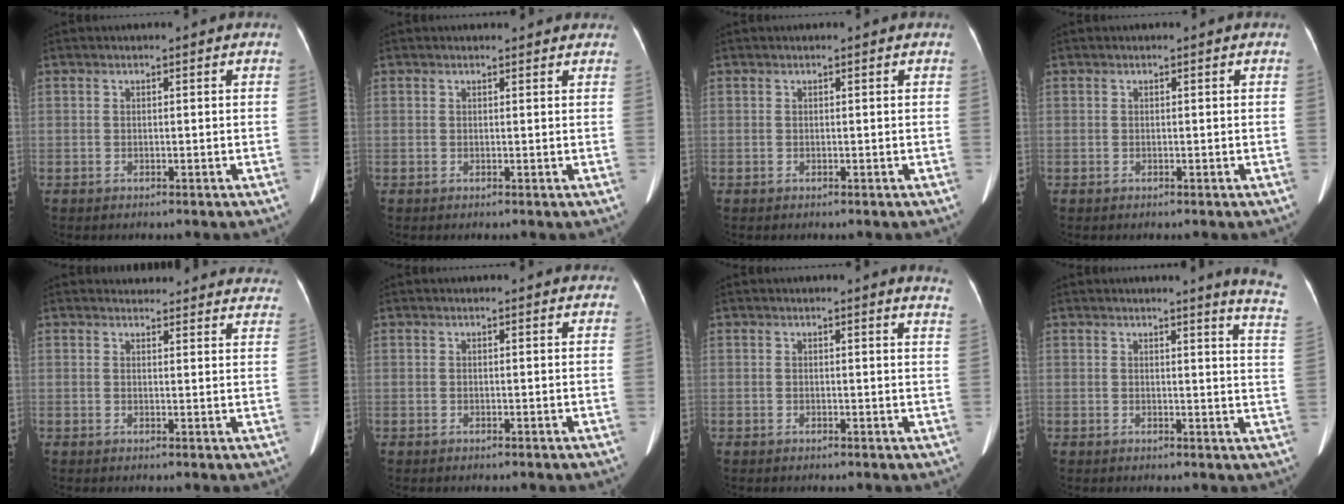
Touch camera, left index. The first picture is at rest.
{"total": 4.0, "force": [3.7, 1.1, 0.9], "torque": [-0.008, 0.013, 0.034]}
{"total": 0.0}
{"total": 0.0}
{"total": 16.8, "force": [16.1, 3.9, 2.7], "torque": [-0.013, -0.027, 0.165]}
{"total": 3.2, "force": [3.0, 1.0, 0.7], "torque": [-0.009, 0.015, 0.023]}
{"total": 4.4, "force": [4.3, -0.1, 1.1], "torque": [-0.011, -0.022, 0.018]}
{"total": 8.1, "force": [7.4, -1.2, 3.0], "torque": [-0.029, -0.075, 0.052]}